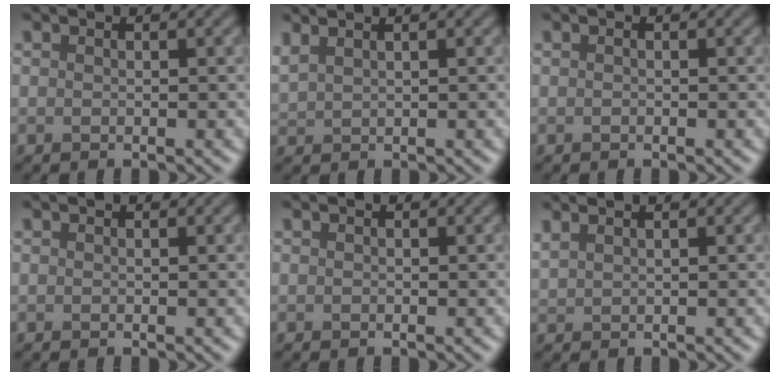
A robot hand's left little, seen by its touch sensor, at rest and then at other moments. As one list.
[{"total": 1.7, "force": [1.3, 0.5, 1.1], "torque": [-0.034, 0.010, 0.032]}, {"total": 0.0}, {"total": 0.0}, {"total": 0.0}, {"total": 1.1, "force": [1.0, 0.1, 0.5], "torque": [-0.018, 0.007, 0.025]}]